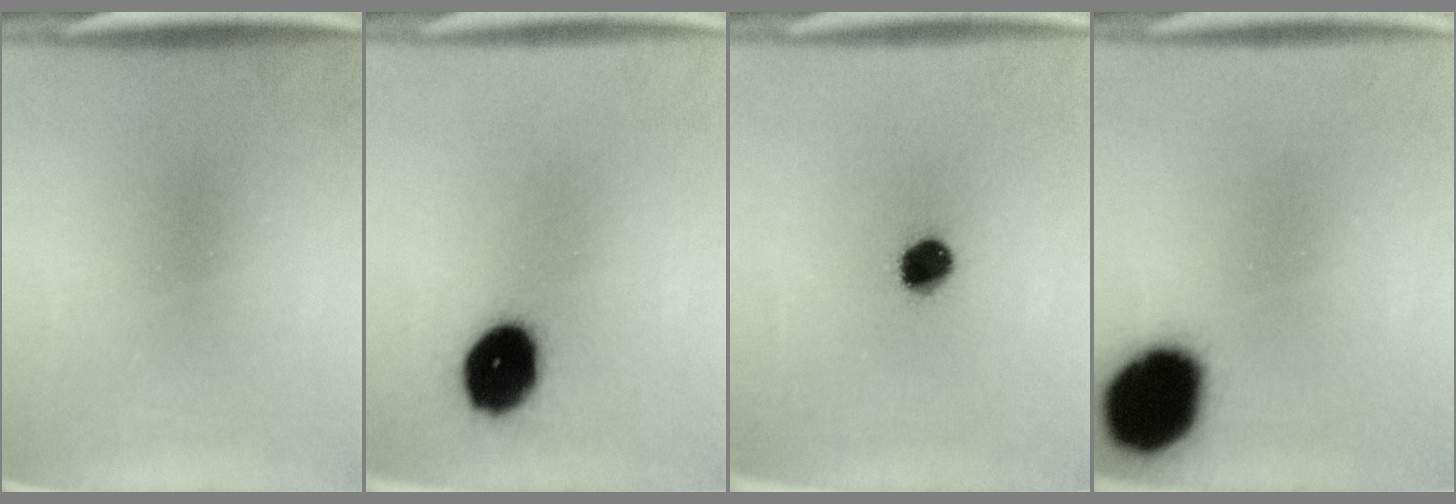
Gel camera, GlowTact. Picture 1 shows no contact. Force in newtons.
{"total": 12.7}
{"total": 6.5}
{"total": 17.5}